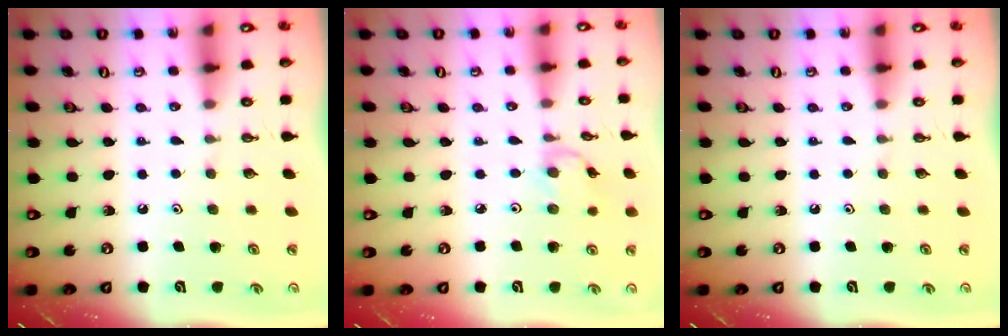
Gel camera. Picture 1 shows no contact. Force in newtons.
{"total": 2.6, "press": 2.6, "slide": 0.2}
{"total": 0.0}